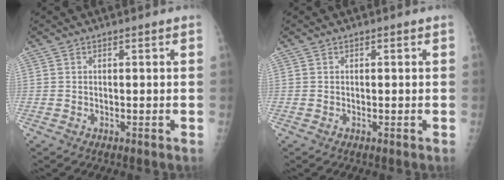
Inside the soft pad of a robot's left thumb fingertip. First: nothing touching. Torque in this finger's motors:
{"motor_torque": [-0.01, 0.00, -0.04, -0.03, 0.00]}